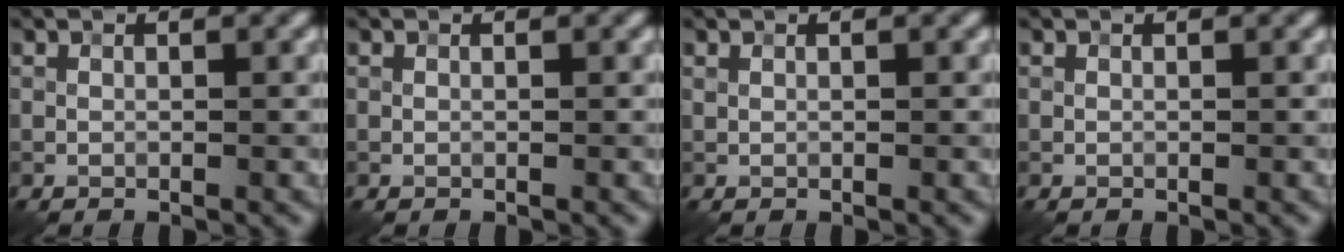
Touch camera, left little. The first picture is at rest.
{"total": 0.0}
{"total": 0.0}
{"total": 0.0}